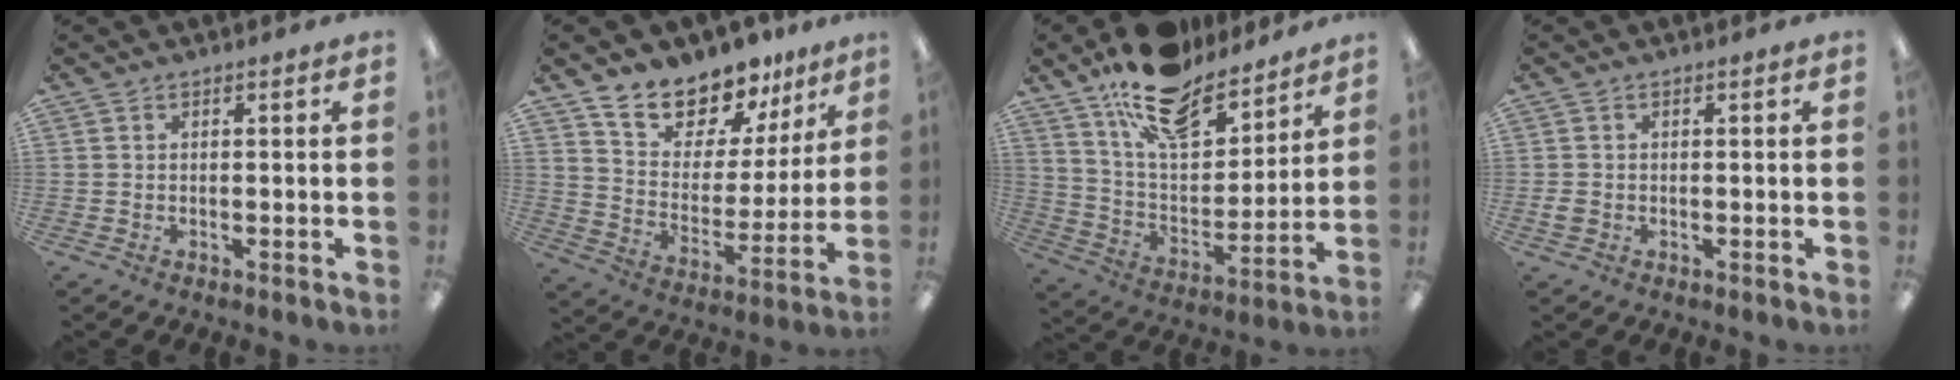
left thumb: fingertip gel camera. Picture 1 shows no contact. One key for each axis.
{"total": 14.0, "fx": 12.6, "fy": 5.6, "fz": 2.3, "tx": -0.056, "ty": -0.112, "tz": 0.233}
{"total": 18.4, "fx": 14.2, "fy": 8.2, "fz": 8.4, "tx": -0.154, "ty": -0.088, "tz": 0.254}
{"total": 1.9, "fx": -0.2, "fy": 1.6, "fz": 1.0, "tx": -0.010, "ty": 0.001, "tz": -0.006}